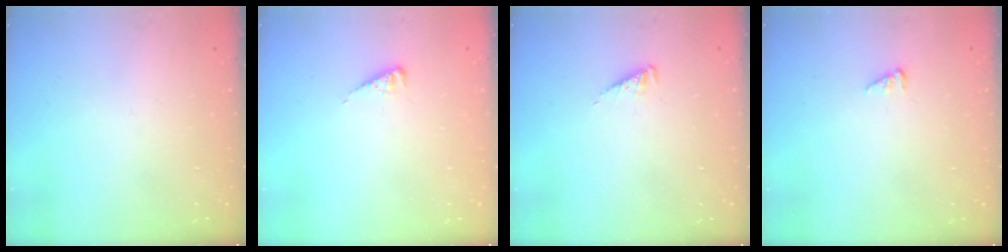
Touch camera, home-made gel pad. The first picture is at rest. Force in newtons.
{"total": 3.3, "press": 3.2, "slide": 0.3}
{"total": 2.5, "press": 2.4, "slide": 0.4}
{"total": 1.2, "press": 1.1, "slide": 0.1}